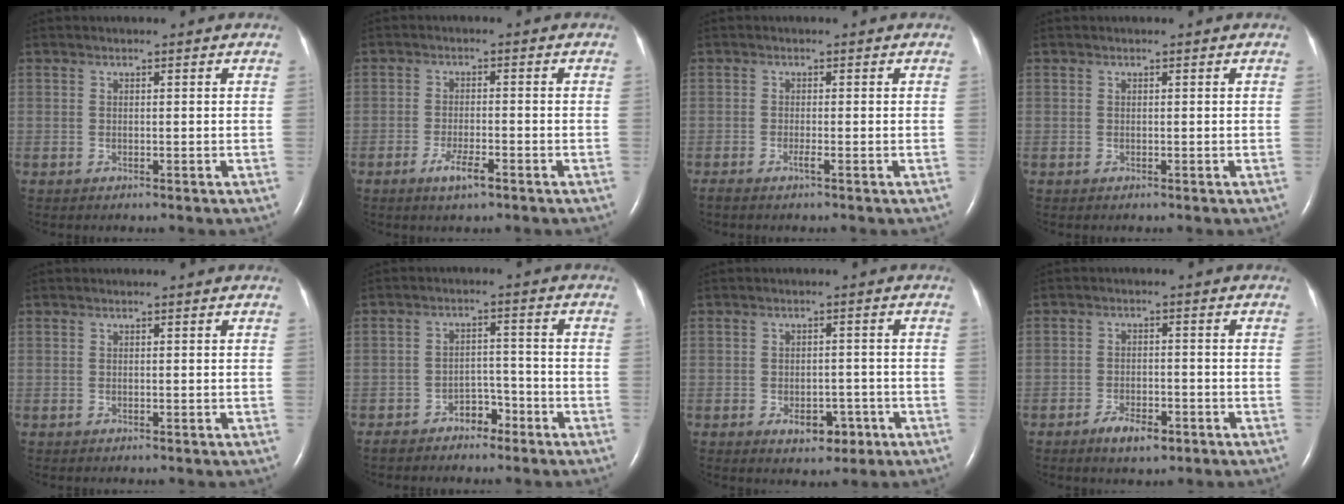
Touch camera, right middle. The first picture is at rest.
{"total": 3.7, "force": [-2.2, 0.6, 2.9], "torque": [-0.058, -0.004, -0.041]}
{"total": 1.0, "force": [-0.6, -0.2, 0.8], "torque": [-0.018, -0.002, -0.013]}
{"total": 0.0}
{"total": 0.0}
{"total": 4.0, "force": [-3.1, 2.0, 1.6], "torque": [-0.024, 0.009, -0.049]}
{"total": 4.6, "force": [-2.2, 2.8, 2.9], "torque": [-0.032, 0.006, -0.025]}
{"total": 4.3, "force": [-2.7, 1.7, 2.9], "torque": [-0.052, 0.001, -0.043]}